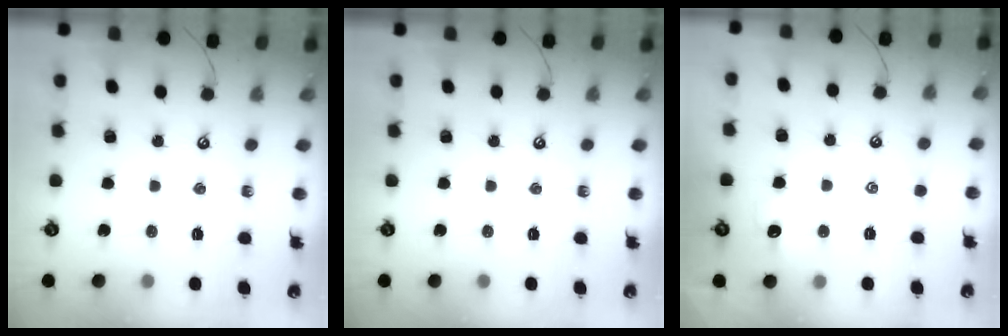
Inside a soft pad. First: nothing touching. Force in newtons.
{"total": 0.0}
{"total": 1.0, "press": 0.9, "slide": 0.4}